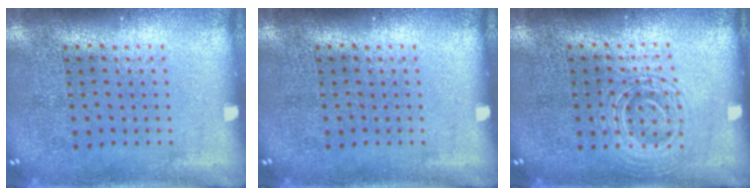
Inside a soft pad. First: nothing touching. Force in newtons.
{"total": 0.0}
{"total": 2.7, "press": 2.7, "slide": 0.5}